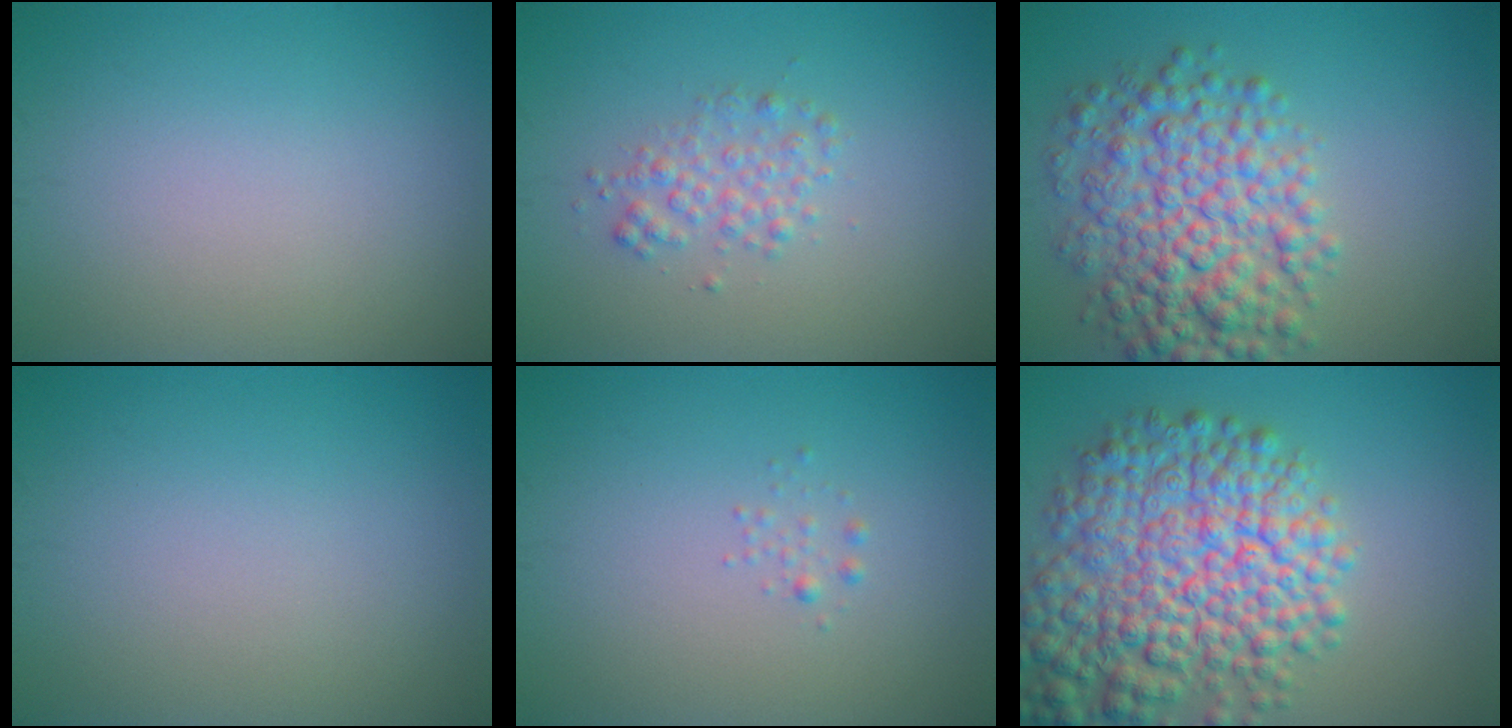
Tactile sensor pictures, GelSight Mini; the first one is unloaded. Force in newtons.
{"total": 2.0, "press": 2.0, "slide": 0.0}
{"total": 7.8, "press": 7.8, "slide": 0.0}
{"total": 0.0}
{"total": 0.7, "press": 0.7, "slide": 0.0}
{"total": 10.7, "press": 10.7, "slide": 0.4}